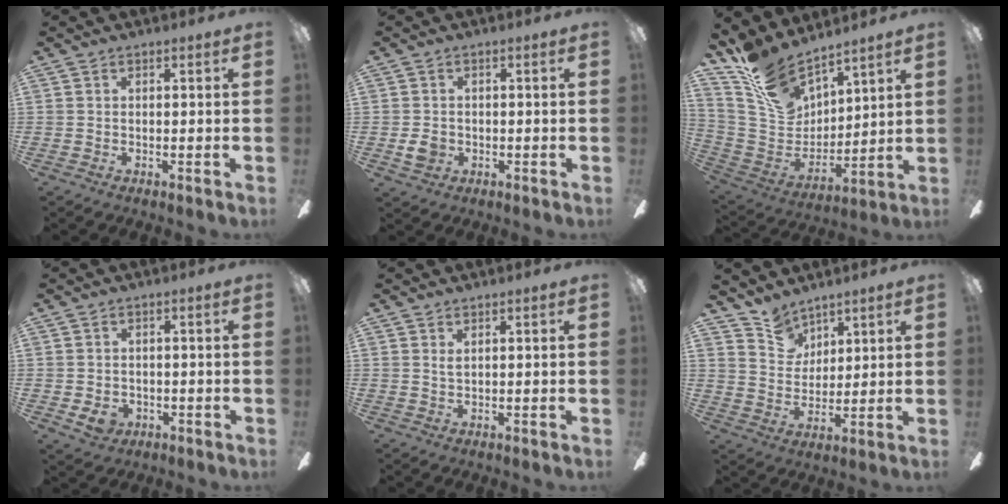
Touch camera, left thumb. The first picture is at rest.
{"total": 3.2, "force": [-0.4, 2.7, 1.6], "torque": [-0.027, 0.000, -0.008]}
{"total": 16.3, "force": [13.1, 7.1, 6.5], "torque": [-0.147, -0.082, 0.247]}
{"total": 3.4, "force": [-0.8, 2.7, 1.9], "torque": [-0.038, -0.003, -0.016]}
{"total": 1.4, "force": [1.0, 0.4, 0.8], "torque": [-0.019, 0.001, 0.019]}
{"total": 8.2, "force": [6.9, 4.5, 0.5], "torque": [-0.029, -0.041, 0.136]}